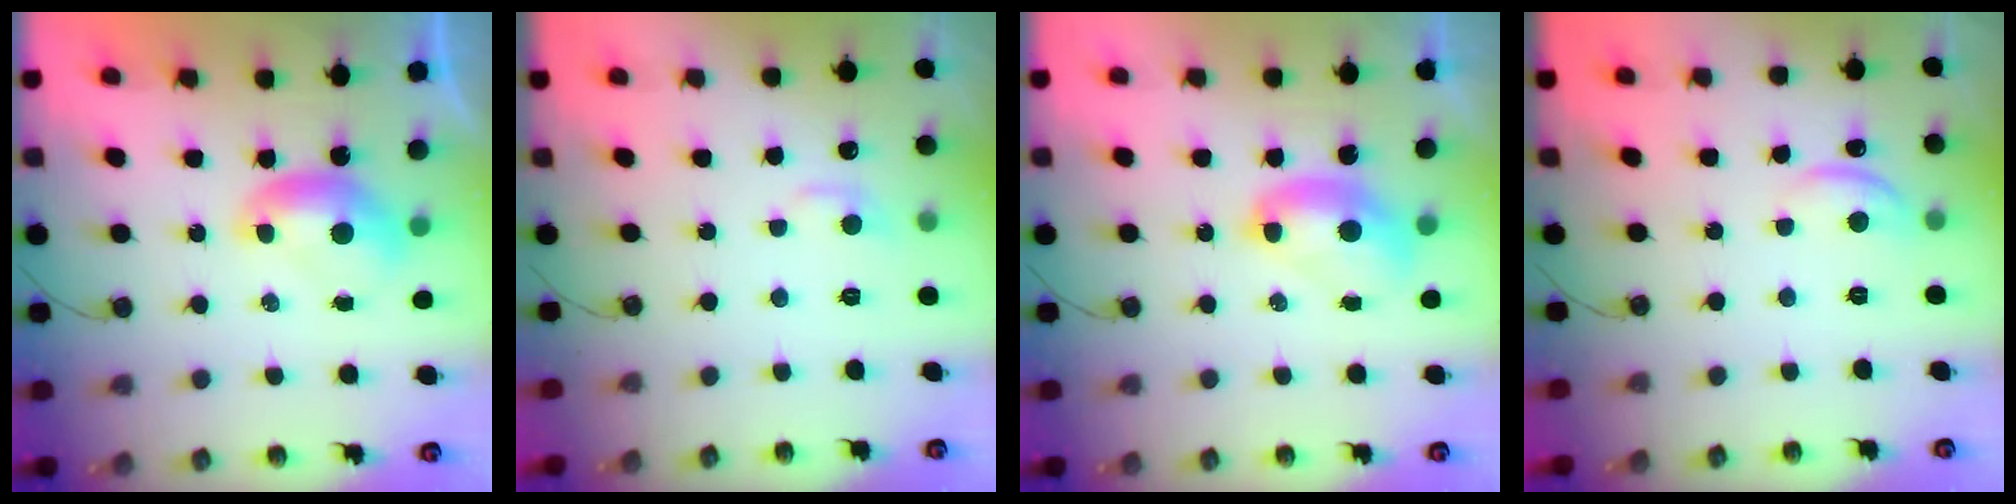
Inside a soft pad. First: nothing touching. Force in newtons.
{"total": 1.0, "press": 0.4, "slide": 0.9}
{"total": 2.7, "press": 2.7, "slide": 0.1}
{"total": 4.5, "press": 4.4, "slide": 0.7}